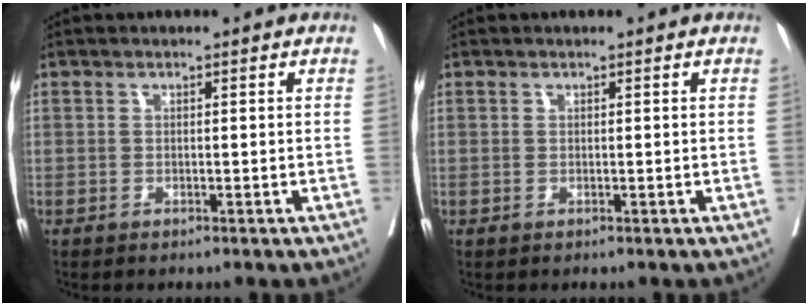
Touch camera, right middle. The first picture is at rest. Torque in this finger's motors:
{"motor_torque": [0.14, -0.02, -0.05, 0.00]}